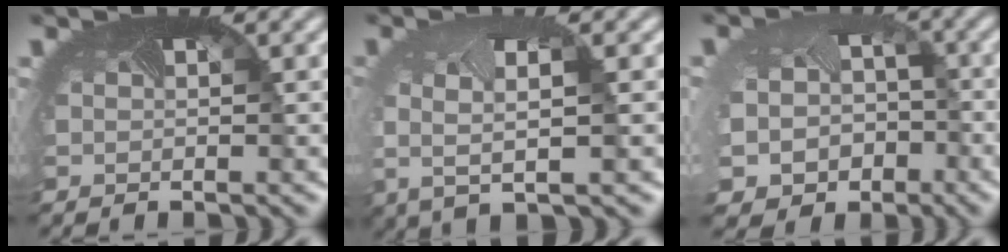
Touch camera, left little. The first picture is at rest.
{"total": 2.6, "force": [-0.4, 0.5, 2.5], "torque": [-0.068, -0.012, -0.013]}
{"total": 8.7, "force": [-3.9, 7.3, 2.7], "torque": [-0.069, -0.054, -0.064]}